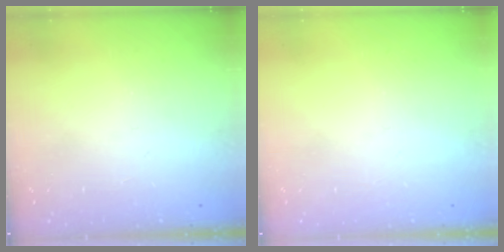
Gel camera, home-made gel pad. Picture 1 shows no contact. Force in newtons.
{"total": 0.0}